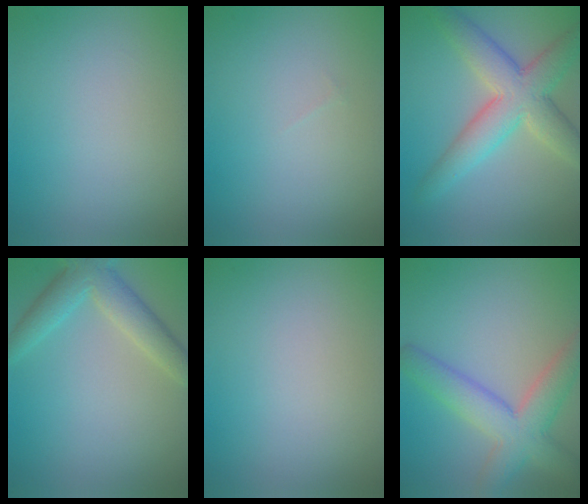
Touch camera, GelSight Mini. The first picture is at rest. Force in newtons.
{"total": 0.0}
{"total": 6.9, "press": 6.9, "slide": 0.2}
{"total": 4.3, "press": 4.3, "slide": 0.2}
{"total": 0.0}
{"total": 6.2, "press": 6.2, "slide": 0.4}